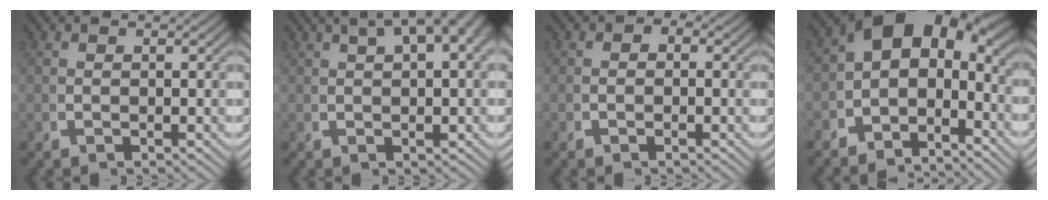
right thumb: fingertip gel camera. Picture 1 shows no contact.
{"total": 6.7, "force": [3.2, 2.6, 5.2], "torque": [-0.058, 0.028, 0.042]}
{"total": 0.6, "force": [-0.4, 0.4, 0.0], "torque": [0.001, -0.002, -0.011]}
{"total": 10.9, "force": [0.4, 7.6, 7.8], "torque": [-0.112, -0.005, -0.010]}